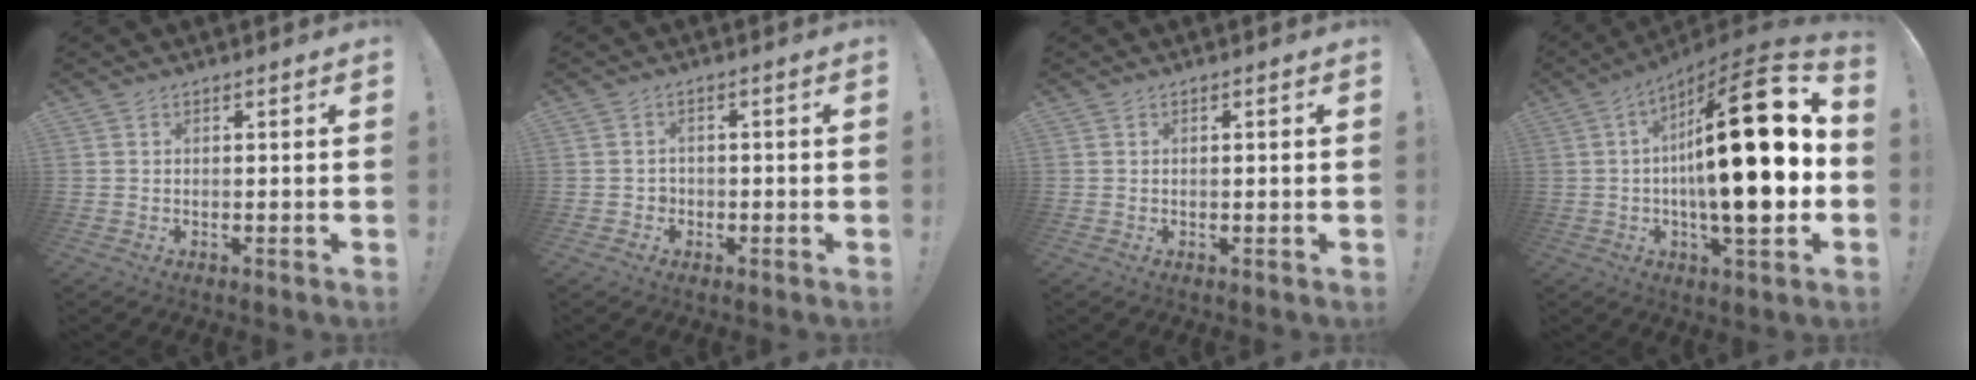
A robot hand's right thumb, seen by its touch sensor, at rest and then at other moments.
{"total": 1.9, "force": [-0.9, 1.7, 0.4], "torque": [-0.013, 0.005, -0.016]}
{"total": 0.6, "force": [0.0, -0.3, 0.5], "torque": [-0.008, -0.002, -0.002]}
{"total": 27.3, "force": [0.4, 6.2, 26.5], "torque": [-0.430, -0.014, -0.012]}